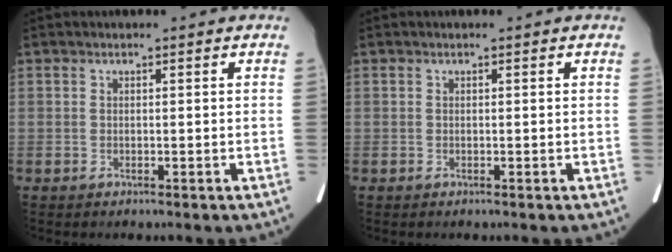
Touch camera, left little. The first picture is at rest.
{"total": 0.0}